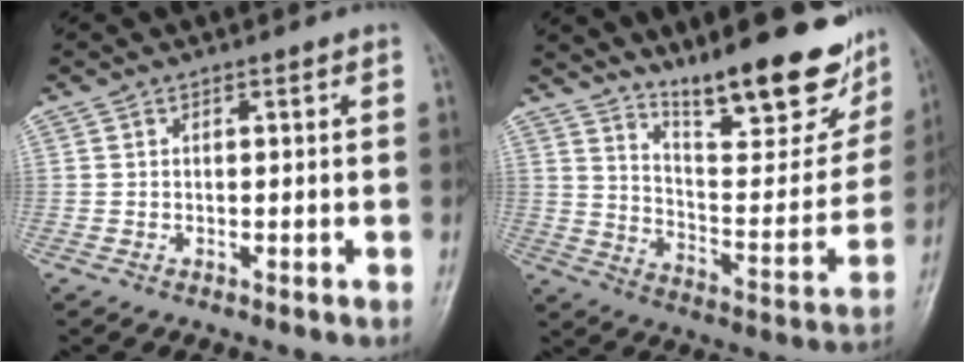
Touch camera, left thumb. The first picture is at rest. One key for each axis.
{"total": 22.9, "fx": 16.5, "fy": 6.2, "fz": 14.5, "tx": -0.168, "ty": -0.100, "tz": 0.255}